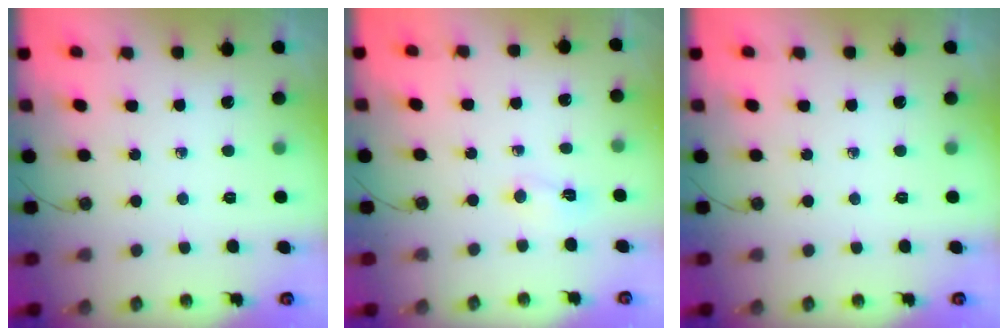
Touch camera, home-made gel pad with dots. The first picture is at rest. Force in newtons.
{"total": 2.7, "press": 2.7, "slide": 0.5}
{"total": 0.0}